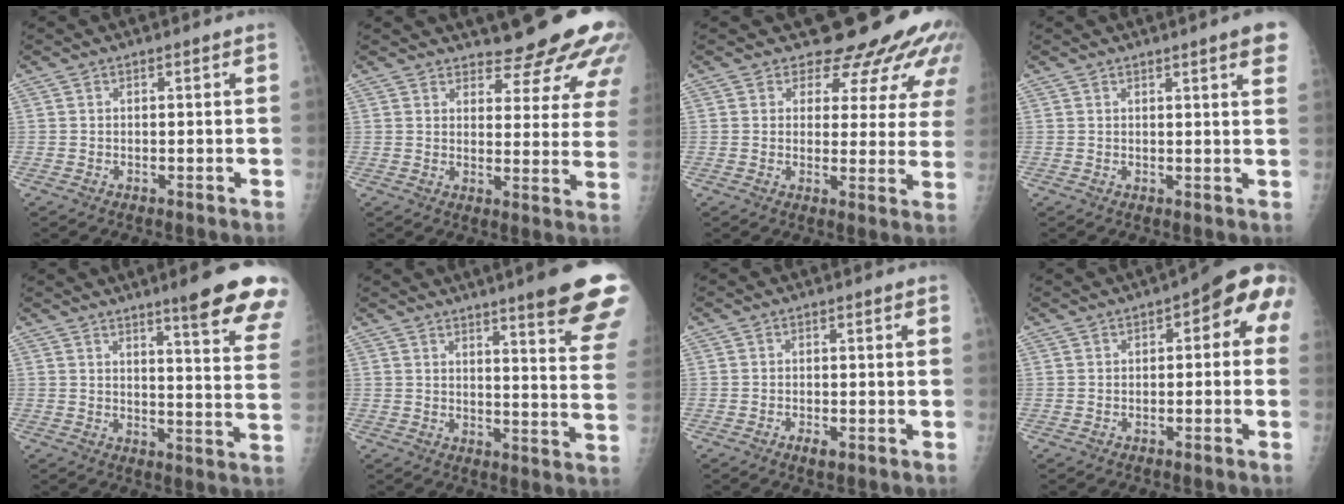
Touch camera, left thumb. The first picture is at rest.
{"total": 15.4, "force": [13.3, 4.3, 6.4], "torque": [-0.043, -0.094, 0.150]}
{"total": 13.6, "force": [11.4, 5.9, 4.5], "torque": [-0.011, -0.072, 0.116]}
{"total": 5.5, "force": [3.3, 0.3, 4.4], "torque": [-0.046, -0.007, 0.034]}
{"total": 15.8, "force": [11.0, 1.5, 11.1], "torque": [-0.112, -0.060, 0.129]}
{"total": 17.0, "force": [11.9, 1.5, 12.0], "torque": [-0.125, -0.064, 0.140]}
{"total": 1.7, "force": [-0.9, 0.7, 1.2], "torque": [-0.024, 0.000, -0.015]}
{"total": 8.0, "force": [1.0, 3.9, 6.9], "torque": [-0.048, 0.031, -0.003]}